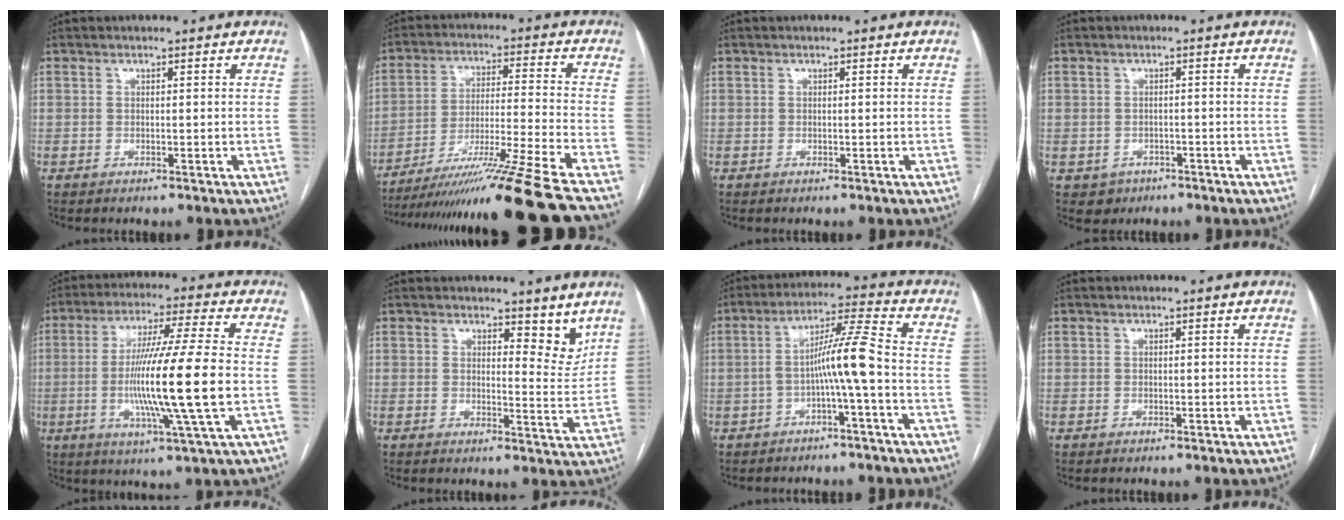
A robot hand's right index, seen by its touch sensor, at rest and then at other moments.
{"total": 22.3, "force": [-18.7, -4.3, 11.4], "torque": [-0.158, -0.046, -0.301]}
{"total": 0.0}
{"total": 2.8, "force": [-1.3, 2.5, 0.2], "torque": [0.003, 0.010, -0.015]}
{"total": 15.9, "force": [-2.1, -1.2, 15.8], "torque": [-0.295, -0.015, -0.046]}
{"total": 5.0, "force": [3.9, 2.0, 2.5], "torque": [-0.019, -0.021, 0.047]}
{"total": 7.7, "force": [-2.1, -1.0, 7.3], "torque": [-0.130, 0.022, -0.035]}
{"total": 0.0}